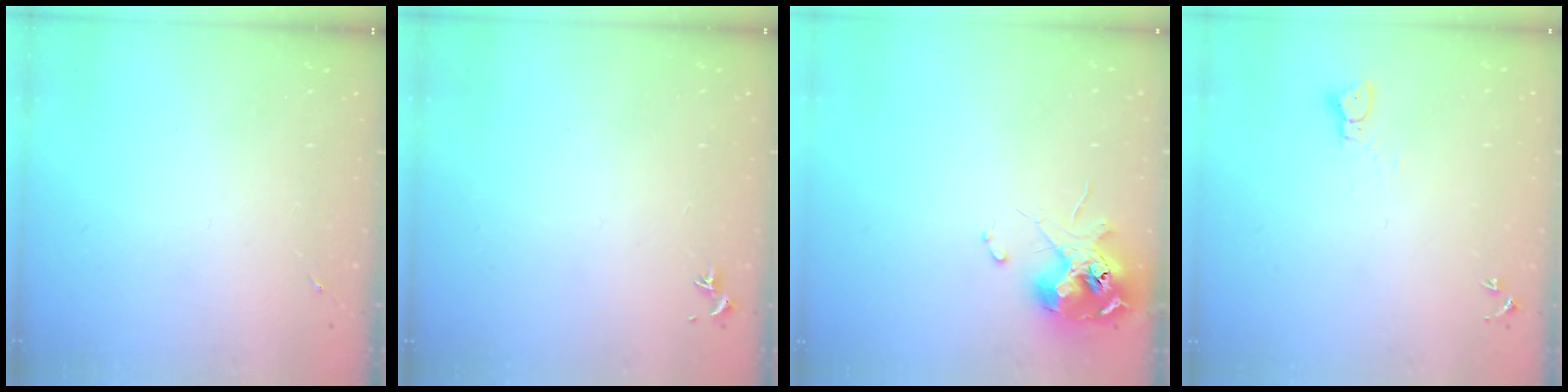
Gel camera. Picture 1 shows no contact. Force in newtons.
{"total": 0.7, "press": 0.6, "slide": 0.5}
{"total": 11.3, "press": 11.2, "slide": 1.5}
{"total": 2.3, "press": 2.3, "slide": 0.3}